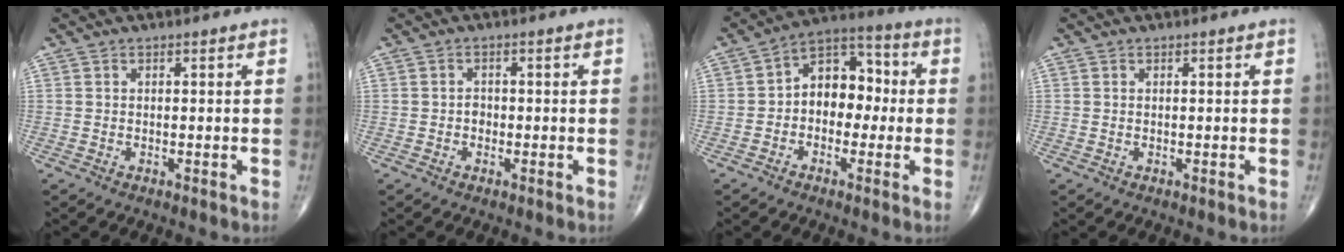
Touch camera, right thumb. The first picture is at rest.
{"total": 1.2, "force": [-0.4, 1.0, 0.6], "torque": [0.001, 0.006, -0.009]}
{"total": 10.7, "force": [-0.3, 7.6, 7.6], "torque": [-0.073, 0.043, -0.022]}
{"total": 0.0}